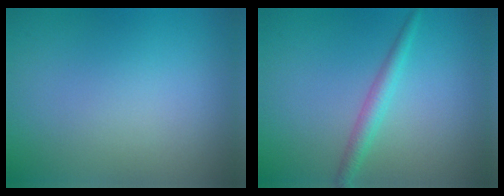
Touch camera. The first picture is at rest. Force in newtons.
{"total": 2.1, "press": 2.1, "slide": 0.0}